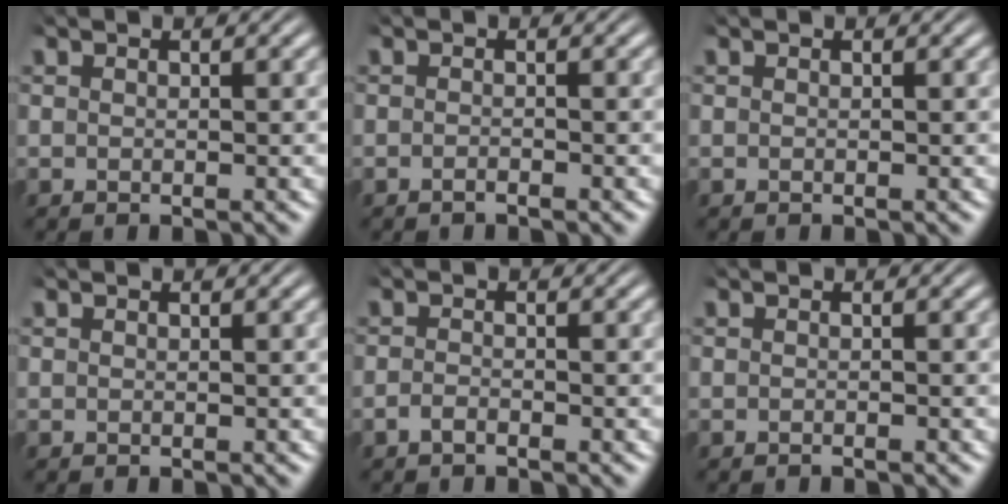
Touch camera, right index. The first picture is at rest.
{"total": 0.8, "force": [-0.8, -0.1, 0.2], "torque": [-0.005, -0.001, -0.016]}
{"total": 0.0}
{"total": 0.0}
{"total": 1.2, "force": [-1.1, 0.0, 0.3], "torque": [-0.007, -0.006, -0.020]}
{"total": 0.5, "force": [-0.5, -0.2, 0.1], "torque": [-0.002, 0.001, -0.010]}